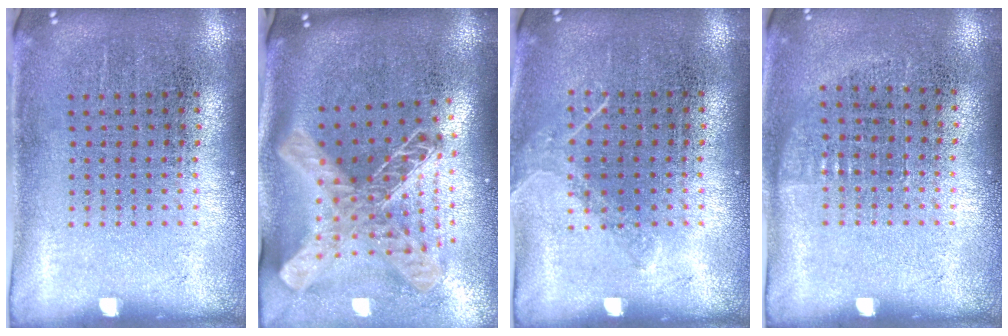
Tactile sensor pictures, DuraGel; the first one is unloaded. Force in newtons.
{"total": 2.6, "press": 1.9, "slide": 1.8}
{"total": 0.9, "press": 0.9, "slide": 0.4}
{"total": 0.7, "press": 0.6, "slide": 0.3}